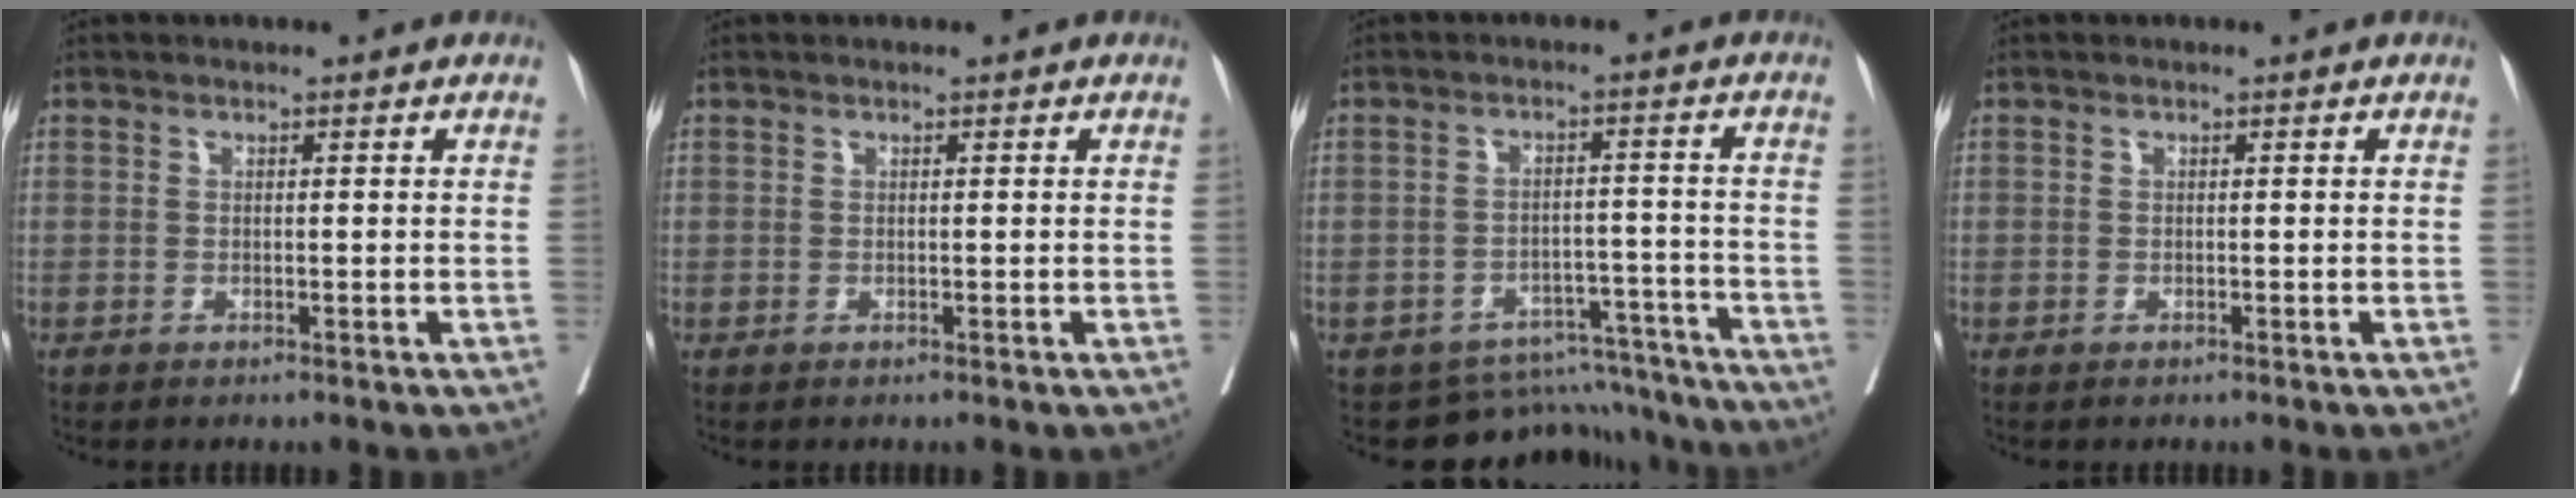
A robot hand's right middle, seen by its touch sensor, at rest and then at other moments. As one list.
[{"total": 0.0}, {"total": 10.5, "force": [-9.8, 3.8, 0.1], "torque": [0.015, 0.042, -0.124]}, {"total": 0.5, "force": [-0.3, 0.4, -0.1], "torque": [0.001, 0.006, -0.008]}]